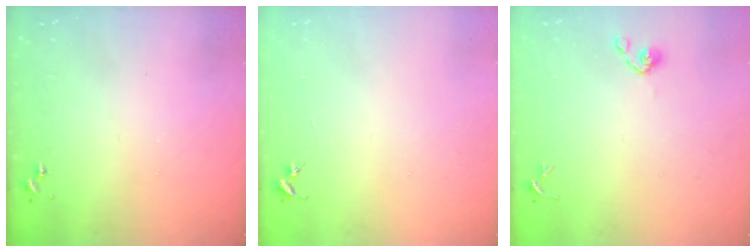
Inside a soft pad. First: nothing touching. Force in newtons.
{"total": 0.0}
{"total": 4.8, "press": 4.4, "slide": 2.0}